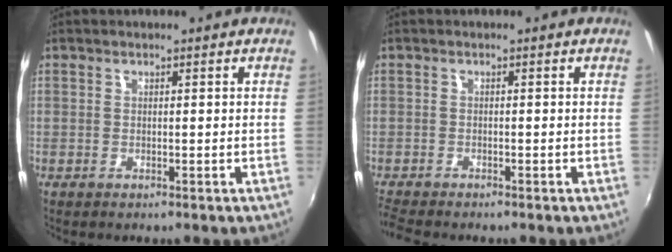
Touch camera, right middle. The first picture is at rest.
{"total": 4.0, "force": [-3.7, 0.4, 1.3], "torque": [-0.039, -0.022, -0.072]}